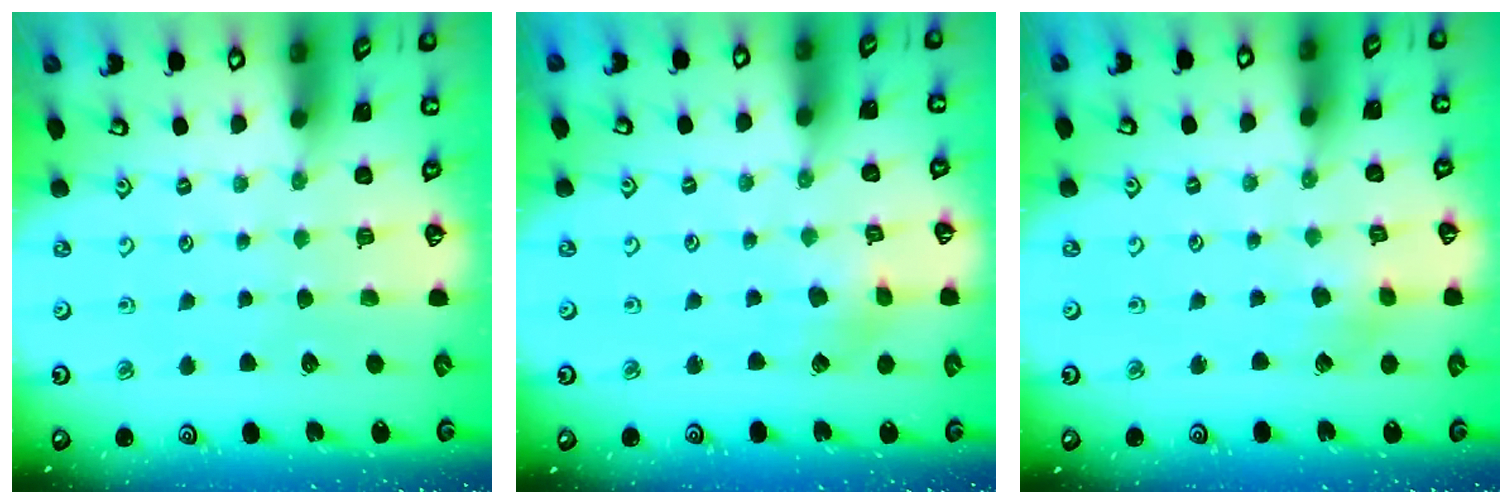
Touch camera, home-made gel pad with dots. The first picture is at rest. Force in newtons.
{"total": 3.0, "press": 2.9, "slide": 0.5}
{"total": 2.6, "press": 2.6, "slide": 0.5}